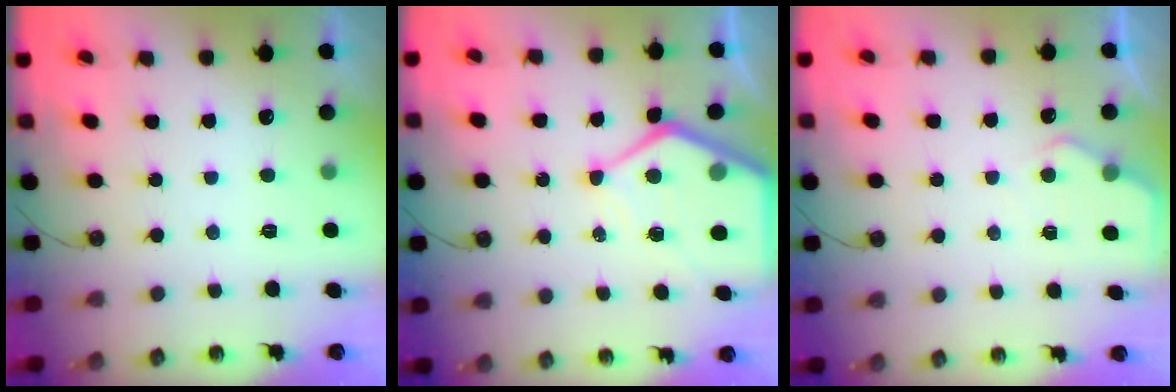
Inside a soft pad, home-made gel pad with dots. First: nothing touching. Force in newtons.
{"total": 11.5, "press": 11.5, "slide": 1.0}
{"total": 4.9, "press": 4.8, "slide": 0.6}